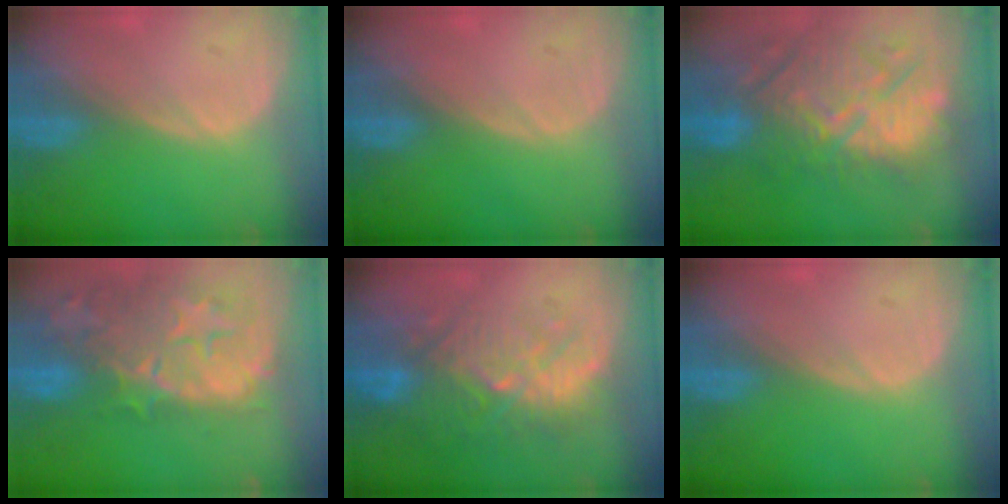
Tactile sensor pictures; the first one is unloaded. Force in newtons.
{"total": 0.0}
{"total": 12.8, "press": 12.2, "slide": 4.0}
{"total": 14.6, "press": 11.7, "slide": 8.7}
{"total": 10.6, "press": 9.6, "slide": 4.5}
{"total": 0.0}